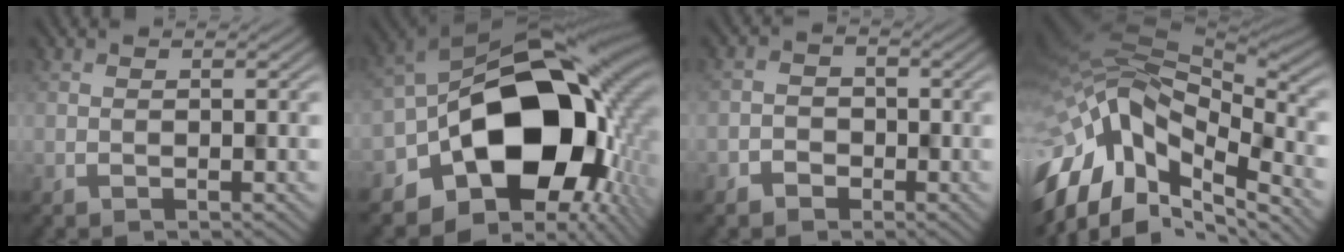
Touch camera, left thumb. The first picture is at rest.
{"total": 18.3, "force": [-4.2, 12.7, 12.4], "torque": [-0.182, -0.041, -0.054]}
{"total": 1.9, "force": [-1.2, 1.4, -0.4], "torque": [0.017, 0.002, -0.023]}
{"total": 18.6, "force": [-5.3, 10.9, 14.0], "torque": [-0.283, -0.025, -0.083]}